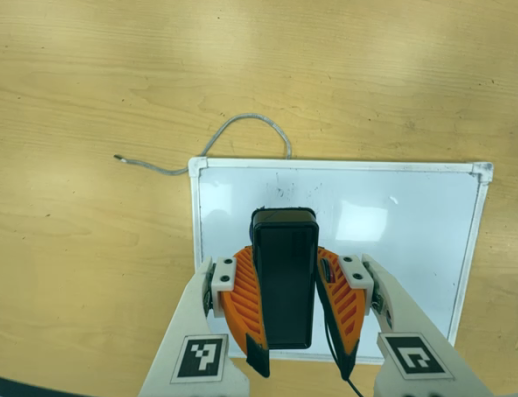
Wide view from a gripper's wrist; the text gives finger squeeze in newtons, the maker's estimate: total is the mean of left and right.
{"total": 7.9, "left": 6.8, "right": 8.9}